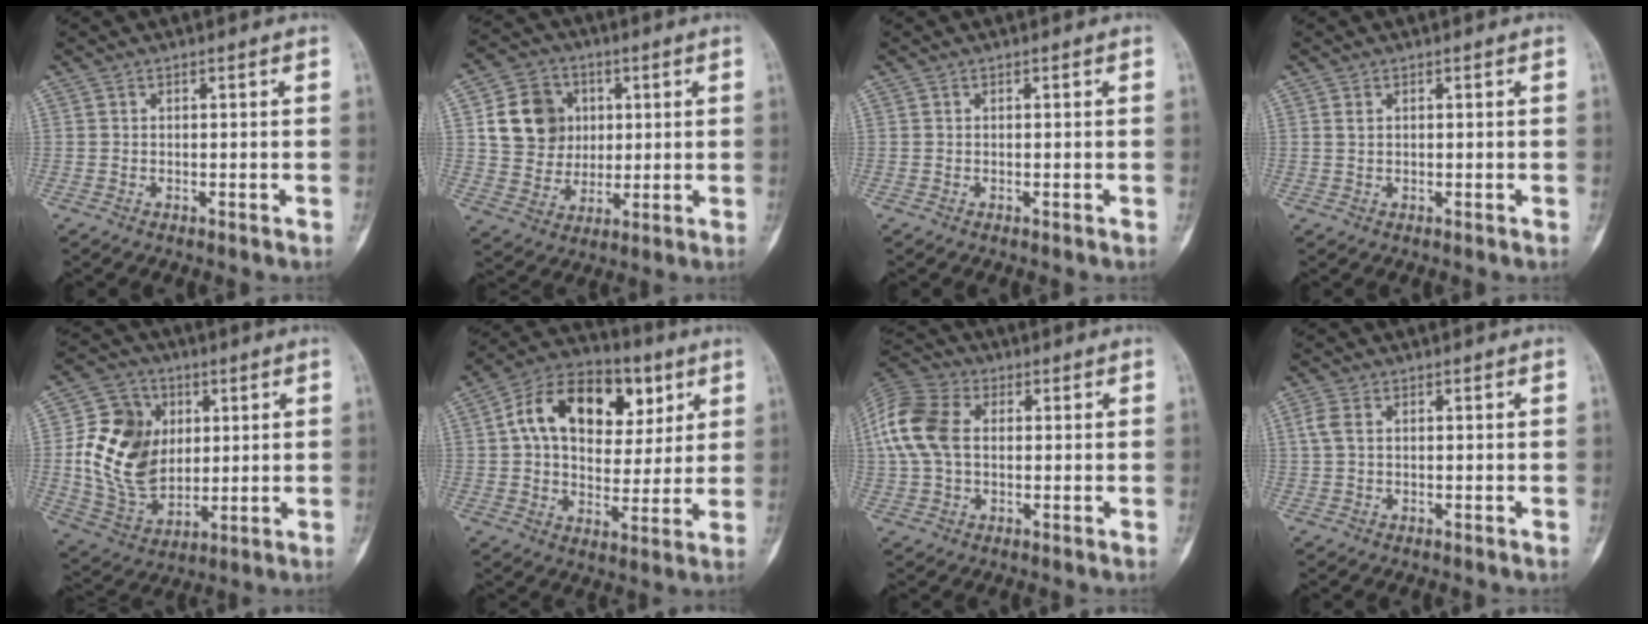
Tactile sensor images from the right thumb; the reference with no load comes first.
{"total": 12.3, "force": [2.9, 10.6, 5.5], "torque": [-0.060, -0.003, 0.055]}
{"total": 0.0}
{"total": 1.1, "force": [0.5, 0.6, 0.7], "torque": [-0.017, 0.003, 0.012]}
{"total": 18.1, "force": [2.6, 13.4, 11.9], "torque": [-0.190, -0.008, 0.058]}
{"total": 19.6, "force": [6.4, 12.9, 13.3], "torque": [-0.180, 0.006, 0.098]}
{"total": 12.6, "force": [1.5, 8.5, 9.2], "torque": [-0.203, 0.024, 0.024]}
{"total": 2.9, "force": [0.7, 1.8, 2.2], "torque": [-0.064, 0.008, 0.015]}